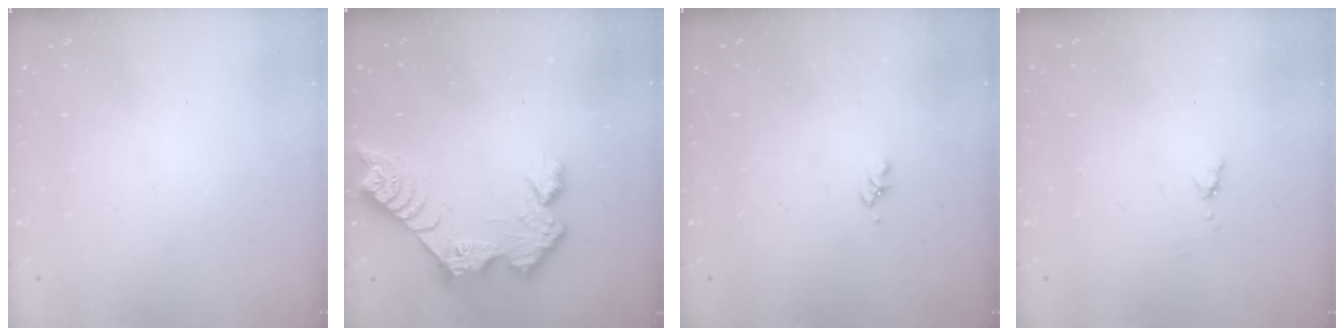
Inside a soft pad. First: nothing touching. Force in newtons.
{"total": 11.3, "press": 11.3, "slide": 0.4}
{"total": 1.7, "press": 1.7, "slide": 0.3}
{"total": 4.2, "press": 4.1, "slide": 0.5}